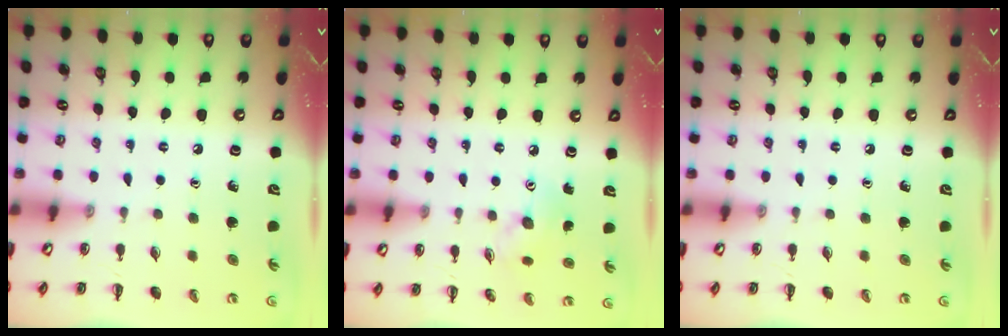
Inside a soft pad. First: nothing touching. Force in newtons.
{"total": 5.4, "press": 5.4, "slide": 0.3}
{"total": 0.0}